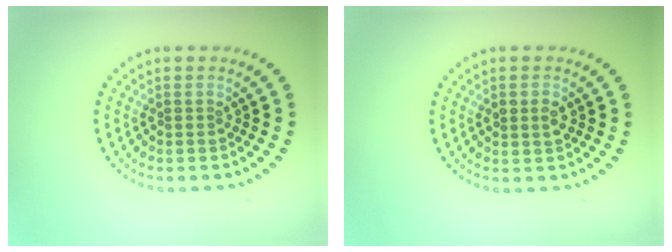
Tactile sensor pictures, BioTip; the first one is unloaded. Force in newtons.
{"total": 1.5, "press": 1.5, "slide": 0.0}